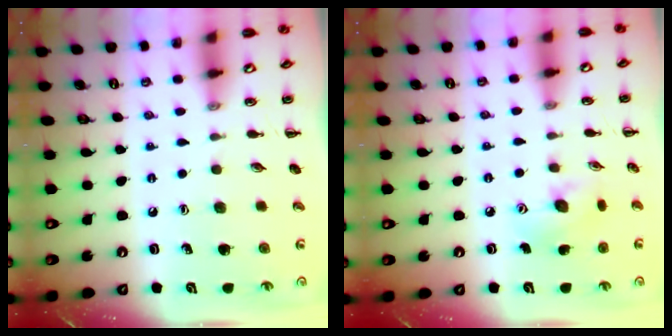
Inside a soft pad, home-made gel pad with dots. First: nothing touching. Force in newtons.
{"total": 6.5, "press": 6.5, "slide": 0.7}